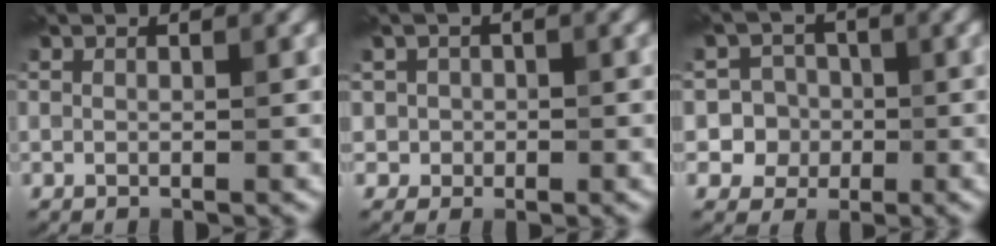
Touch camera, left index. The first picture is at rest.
{"total": 1.8, "force": [0.2, 1.8, 0.2], "torque": [0.011, 0.006, -0.002]}
{"total": 5.9, "force": [-1.1, 5.7, 0.9], "torque": [0.004, 0.024, -0.042]}